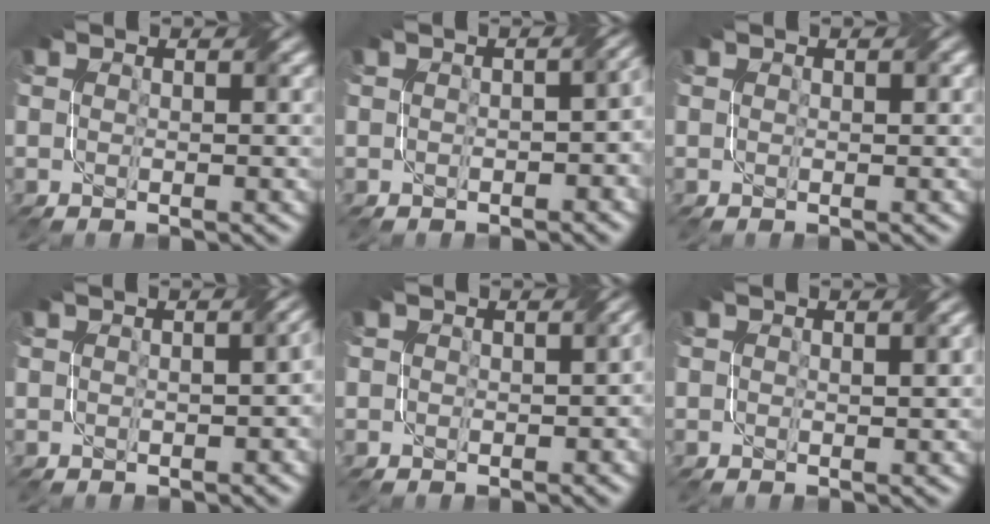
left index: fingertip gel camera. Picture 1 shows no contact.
{"total": 4.2, "force": [-0.5, 2.3, 3.5], "torque": [-0.020, -0.002, 0.003]}
{"total": 0.5, "force": [0.3, 0.2, 0.4], "torque": [-0.007, 0.003, 0.005]}
{"total": 3.1, "force": [-0.2, 1.5, 2.7], "torque": [-0.018, 0.000, 0.009]}
{"total": 2.7, "force": [0.1, 1.9, 1.9], "torque": [-0.012, -0.003, -0.001]}
{"total": 1.4, "force": [0.1, 0.6, 1.2], "torque": [-0.016, 0.003, 0.003]}